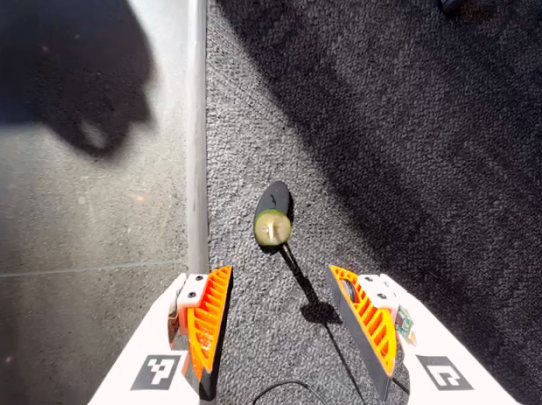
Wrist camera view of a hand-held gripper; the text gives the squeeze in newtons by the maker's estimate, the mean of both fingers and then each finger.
{"total": 0.0}